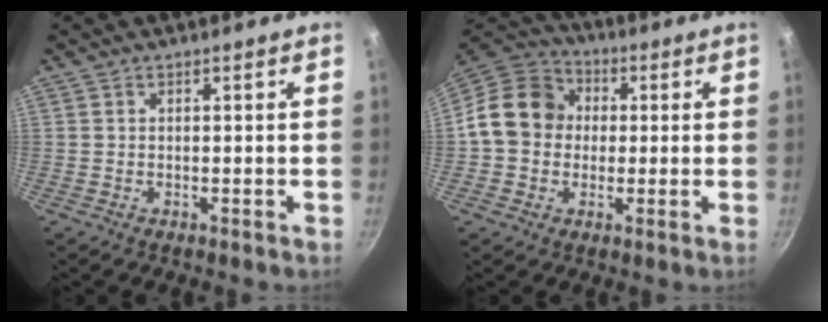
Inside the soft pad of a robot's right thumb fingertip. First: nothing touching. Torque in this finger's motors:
{"motor_torque": [0.68, 2.14, 0.95, -0.85, 0.19]}